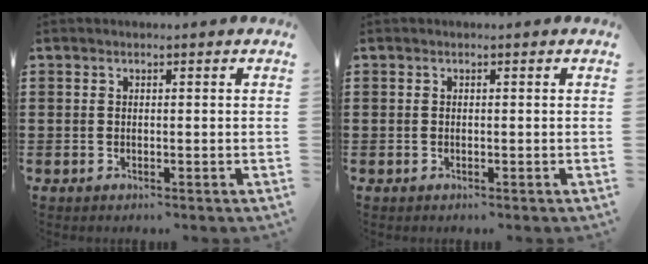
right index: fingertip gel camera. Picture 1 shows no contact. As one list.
[{"total": 0.0}]